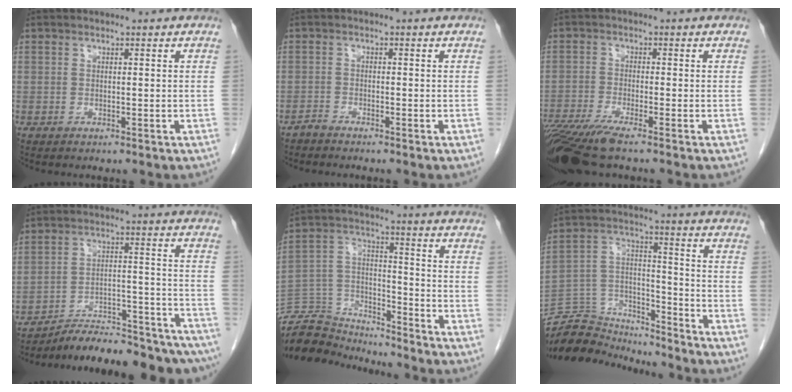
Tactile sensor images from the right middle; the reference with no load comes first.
{"total": 1.2, "force": [-1.1, 0.1, 0.1], "torque": [-0.004, -0.001, -0.023]}
{"total": 9.2, "force": [-7.1, 0.2, 5.8], "torque": [-0.105, -0.024, -0.127]}
{"total": 22.3, "force": [-20.5, 4.0, 7.8], "torque": [-0.074, 0.022, -0.286]}
{"total": 10.9, "force": [-10.7, 1.9, -0.4], "torque": [0.006, 0.034, -0.202]}
{"total": 12.5, "force": [-12.2, 2.8, -0.1], "torque": [0.002, 0.046, -0.217]}